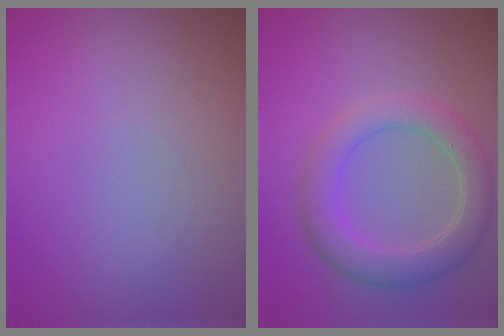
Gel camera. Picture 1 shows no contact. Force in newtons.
{"total": 4.4, "press": 4.4, "slide": 0.1}